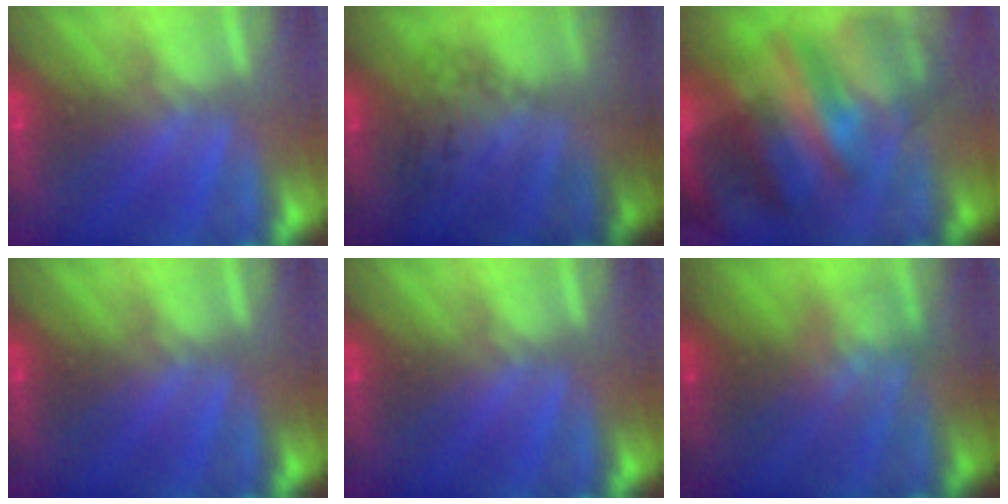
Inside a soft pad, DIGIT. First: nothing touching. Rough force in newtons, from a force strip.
{"total": 2.6}
{"total": 7.5}
{"total": 0.0}
{"total": 0.0}
{"total": 2.8}